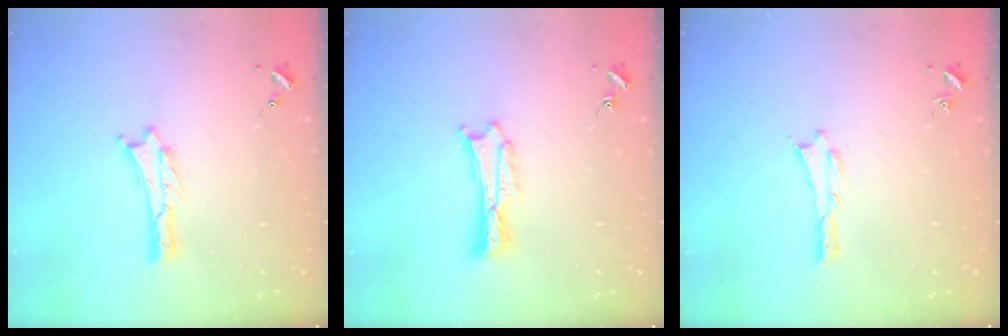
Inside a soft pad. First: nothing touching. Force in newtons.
{"total": 1.8, "press": 1.8, "slide": 0.3}
{"total": 0.0}